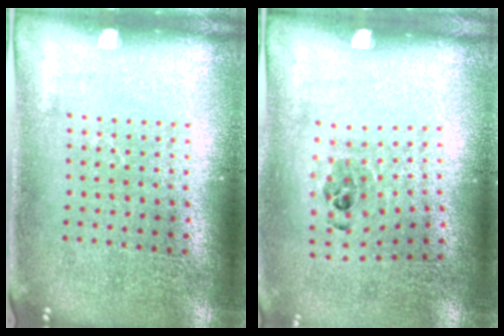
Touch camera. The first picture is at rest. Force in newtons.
{"total": 1.0, "press": 0.7, "slide": 0.7}